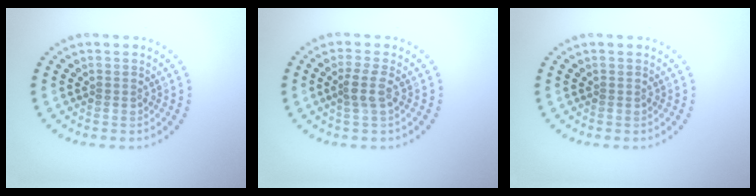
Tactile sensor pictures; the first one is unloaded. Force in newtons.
{"total": 1.9, "press": 1.6, "slide": 1.2}
{"total": 0.0}